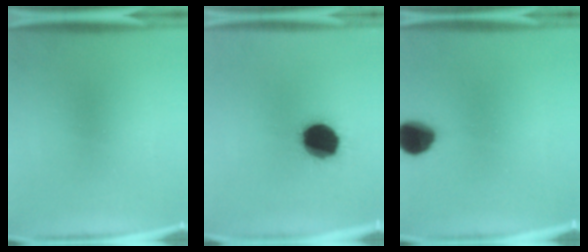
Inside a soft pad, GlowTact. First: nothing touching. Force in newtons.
{"total": 16.2}
{"total": 9.3}